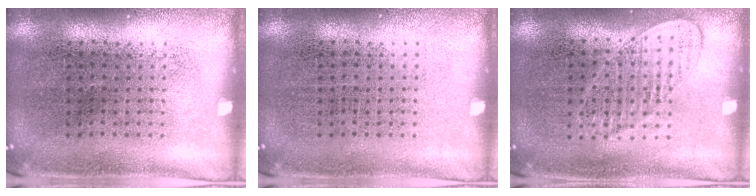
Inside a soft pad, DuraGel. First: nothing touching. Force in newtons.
{"total": 0.0}
{"total": 1.2, "press": 1.1, "slide": 0.4}